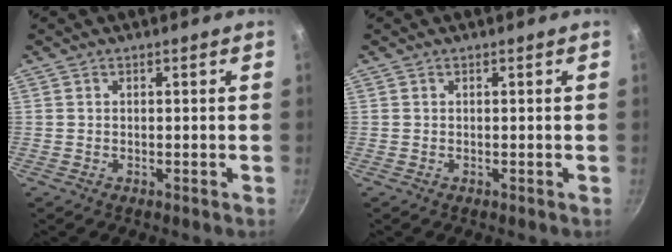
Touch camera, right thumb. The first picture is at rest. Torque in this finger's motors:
{"motor_torque": [0.00, 0.00, 0.00, 0.00, 0.03]}